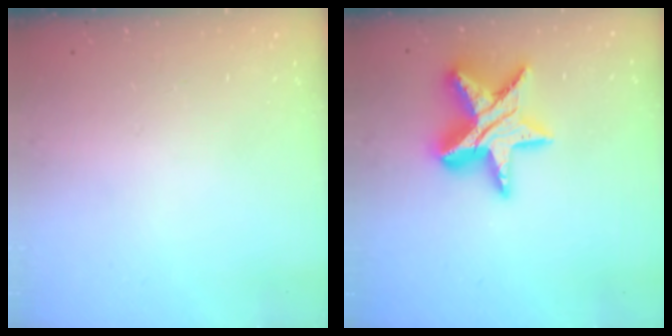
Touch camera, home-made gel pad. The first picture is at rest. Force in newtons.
{"total": 16.8, "press": 16.8, "slide": 1.1}